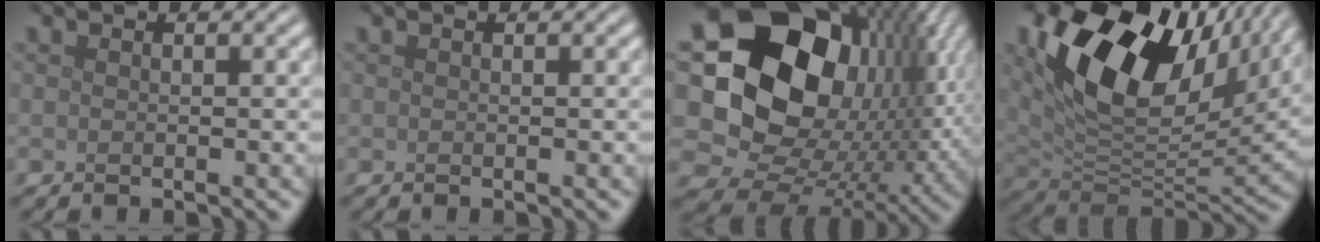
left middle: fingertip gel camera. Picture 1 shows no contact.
{"total": 0.0}
{"total": 20.1, "force": [4.1, 15.5, 12.3], "torque": [-0.225, 0.010, 0.086]}
{"total": 15.6, "force": [6.6, 8.5, 11.3], "torque": [-0.201, 0.012, 0.117]}